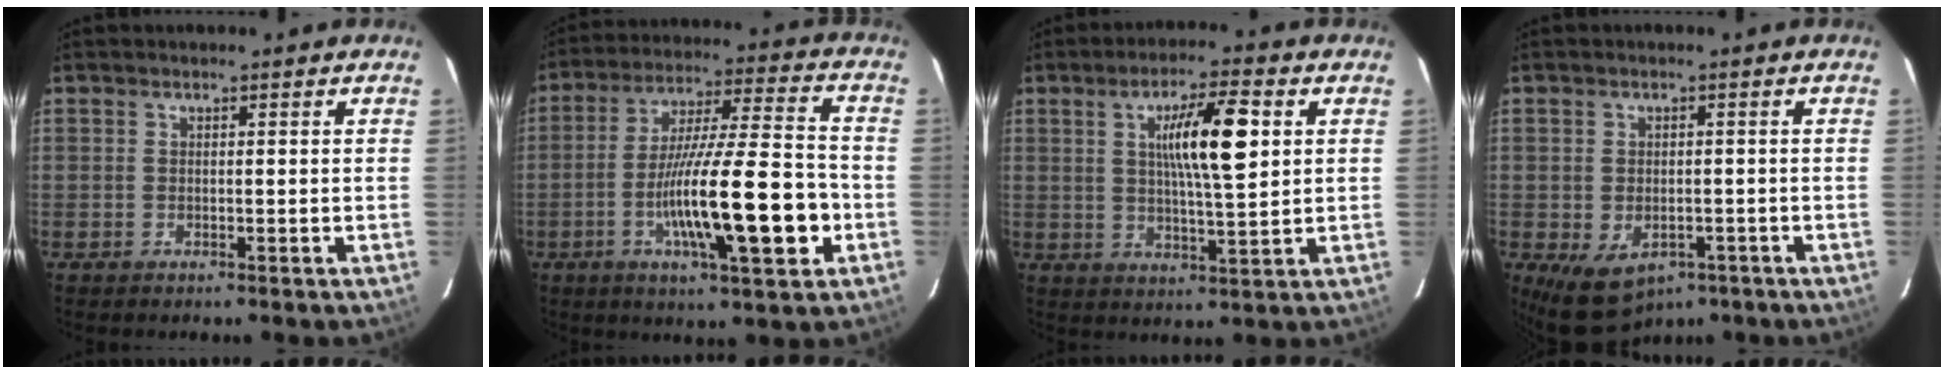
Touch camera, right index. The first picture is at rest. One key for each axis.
{"total": 18.3, "fx": -5.1, "fy": 1.8, "fz": 17.5, "tx": -0.298, "ty": -0.004, "tz": -0.080}
{"total": 10.2, "fx": 2.6, "fy": 1.2, "fz": 9.8, "tx": -0.168, "ty": 0.005, "tz": 0.044}
{"total": 8.6, "fx": -4.6, "fy": 5.5, "fz": 4.7, "tx": -0.080, "ty": 0.000, "tz": -0.057}